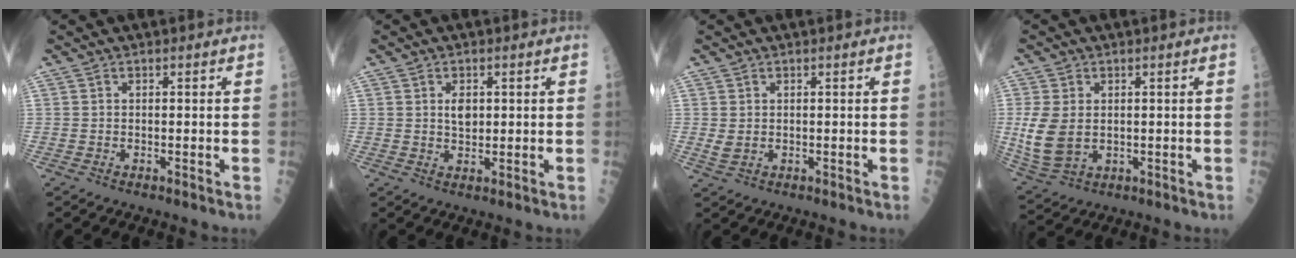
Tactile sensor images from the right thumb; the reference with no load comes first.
{"total": 2.9, "force": [0.7, 1.8, 2.2], "torque": [-0.026, -0.004, 0.011]}
{"total": 1.7, "force": [0.2, 1.3, 1.1], "torque": [-0.019, 0.000, 0.011]}
{"total": 9.0, "force": [0.0, 6.1, 6.6], "torque": [-0.142, -0.006, 0.013]}